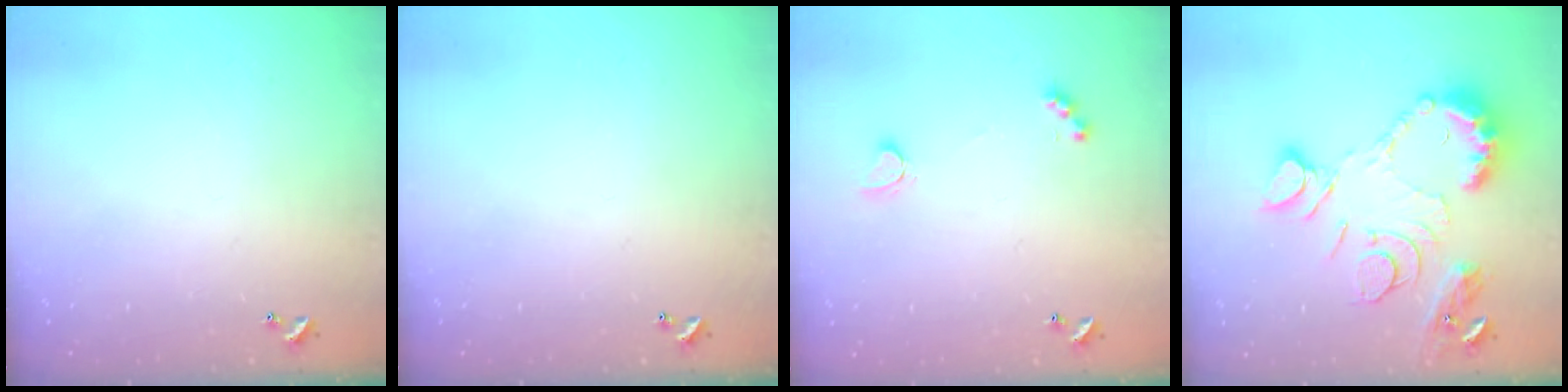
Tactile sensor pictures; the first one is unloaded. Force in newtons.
{"total": 0.0}
{"total": 3.0, "press": 3.0, "slide": 0.5}
{"total": 14.6, "press": 14.5, "slide": 1.7}